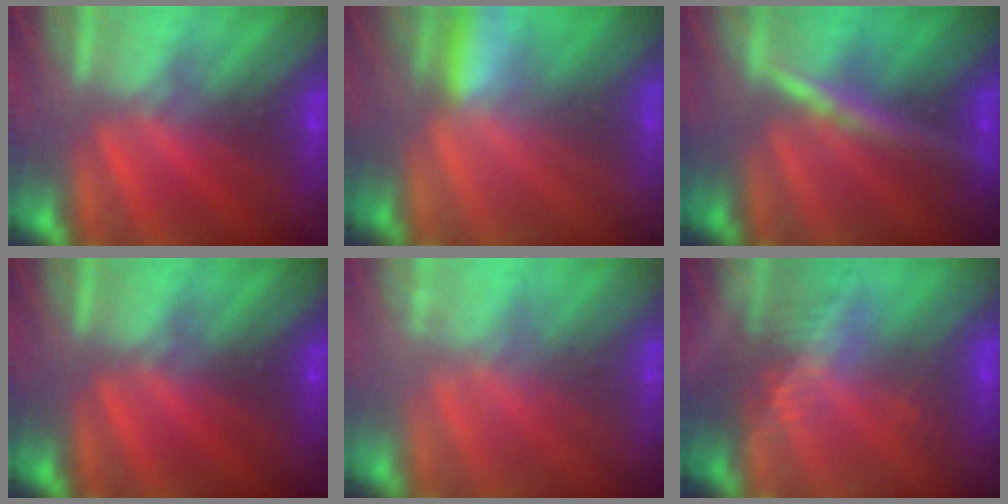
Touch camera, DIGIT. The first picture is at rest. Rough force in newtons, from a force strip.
{"total": 3.2}
{"total": 2.5}
{"total": 0.0}
{"total": 1.9}
{"total": 2.7}